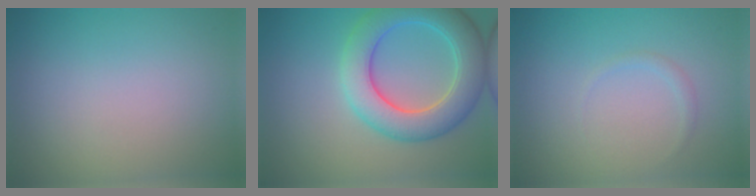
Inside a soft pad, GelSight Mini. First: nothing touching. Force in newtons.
{"total": 7.2, "press": 7.2, "slide": 0.3}
{"total": 0.7, "press": 0.7, "slide": 0.1}